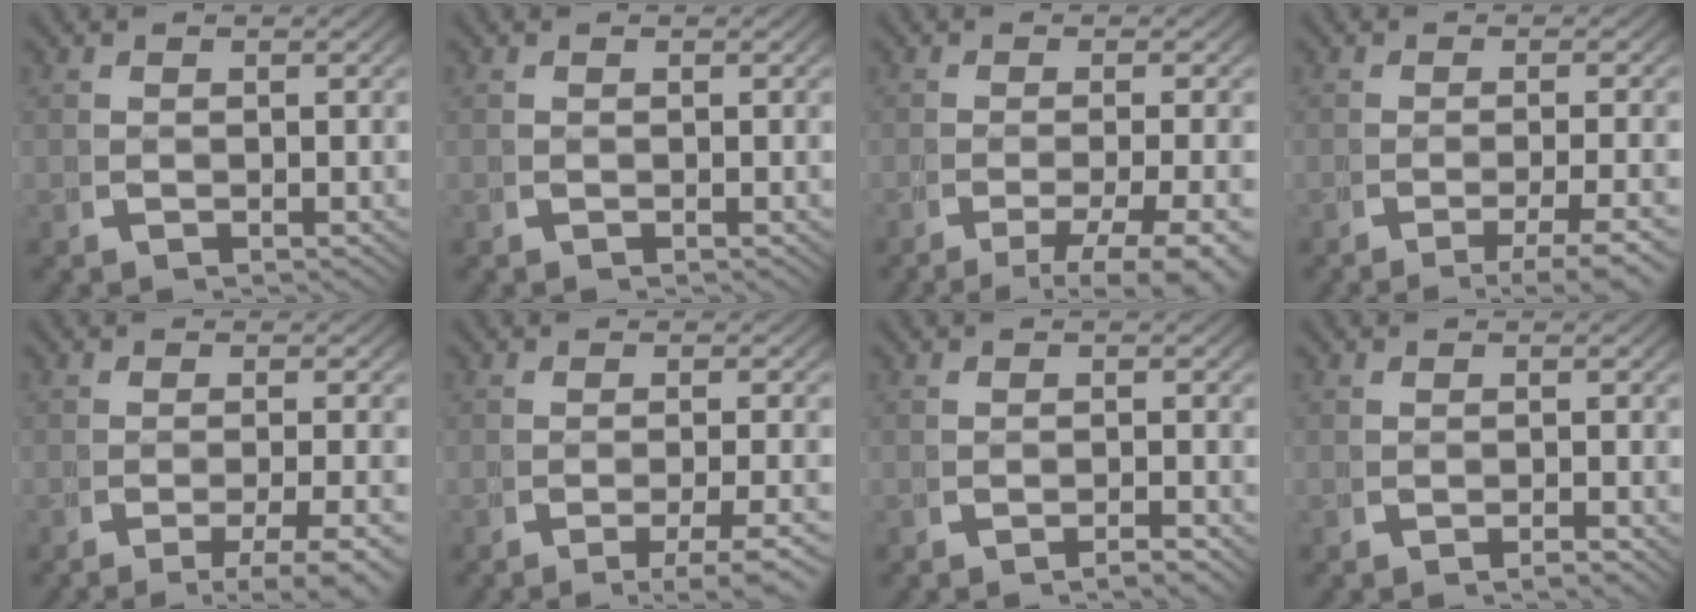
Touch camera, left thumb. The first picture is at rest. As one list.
[{"total": 0.0}, {"total": 6.2, "force": [-3.8, 2.3, 4.4], "torque": [-0.071, -0.024, -0.047]}, {"total": 4.7, "force": [-3.2, 1.2, 3.3], "torque": [-0.055, -0.010, -0.045]}, {"total": 5.2, "force": [-3.6, 1.4, 3.5], "torque": [-0.057, -0.012, -0.049]}, {"total": 4.2, "force": [-2.7, 0.9, 3.1], "torque": [-0.051, -0.007, -0.039]}, {"total": 1.3, "force": [-1.0, -0.1, 0.8], "torque": [-0.011, 0.005, -0.020]}, {"total": 0.9, "force": [-0.7, -0.1, 0.6], "torque": [-0.007, 0.004, -0.015]}]